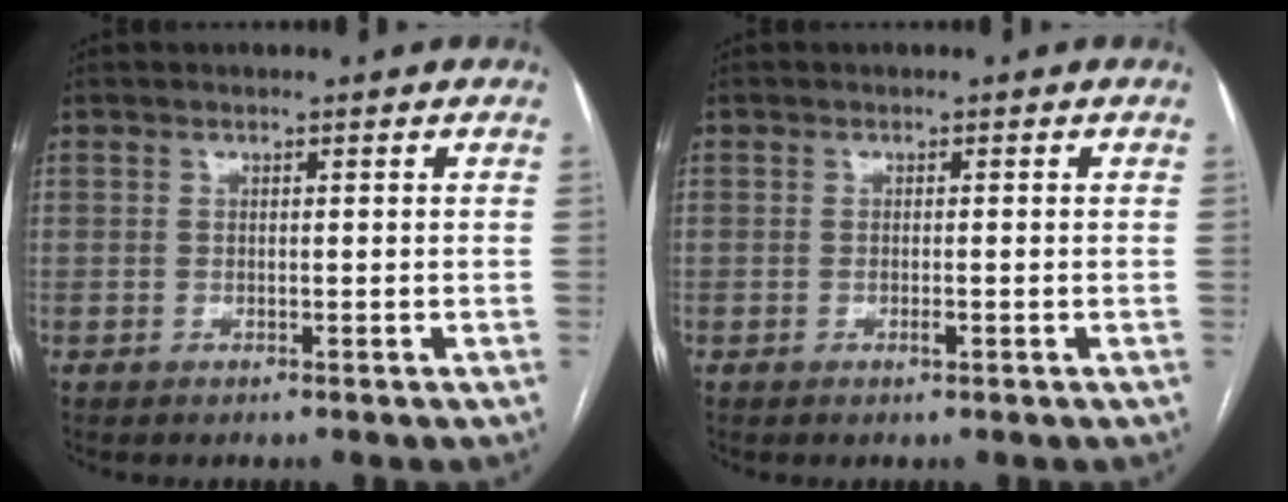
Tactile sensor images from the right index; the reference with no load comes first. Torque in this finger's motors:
{"motor_torque": [0.24, 0.18, 0.18, 0.01]}